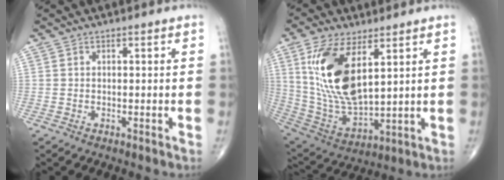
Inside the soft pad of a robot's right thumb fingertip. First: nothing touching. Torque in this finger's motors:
{"motor_torque": [0.48, 3.02, 2.02, 0.71, 0.60]}